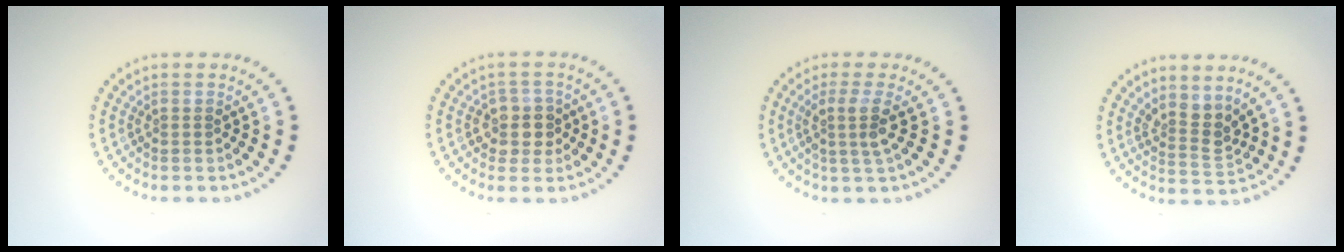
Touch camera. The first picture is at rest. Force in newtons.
{"total": 2.7, "press": 2.4, "slide": 1.2}
{"total": 2.5, "press": 1.9, "slide": 1.6}
{"total": 2.6, "press": 1.9, "slide": 1.7}